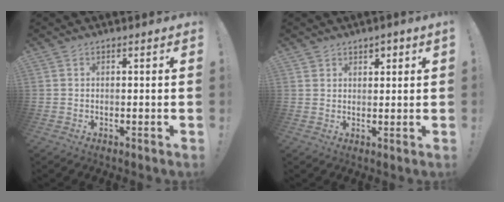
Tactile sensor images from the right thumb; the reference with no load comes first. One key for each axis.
{"total": 2.1, "fx": 1.5, "fy": 1.3, "fz": 0.6, "tx": -0.001, "ty": -0.010, "tz": 0.024}